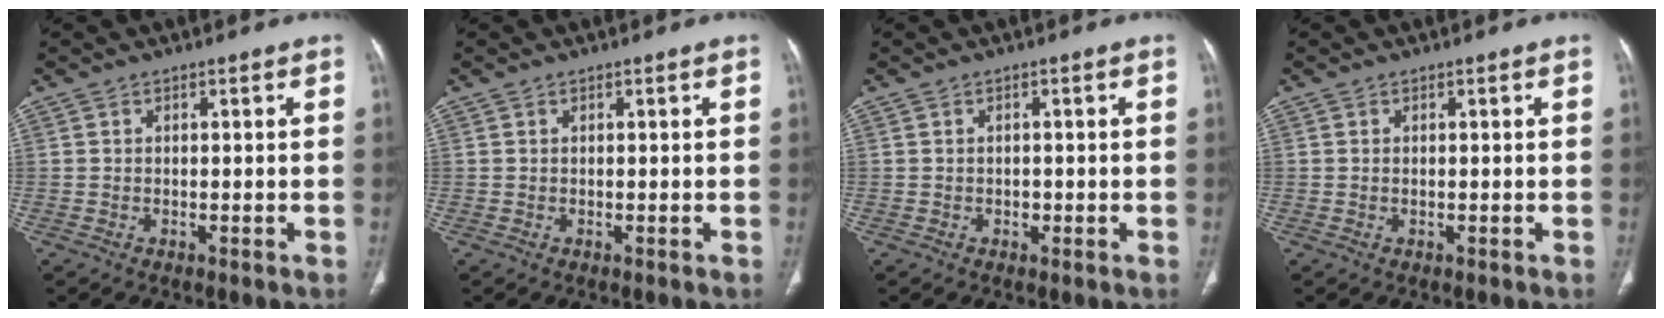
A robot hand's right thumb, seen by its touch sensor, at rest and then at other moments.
{"total": 0.0}
{"total": 1.0, "force": [-0.3, 0.8, 0.4], "torque": [0.001, 0.003, -0.004]}
{"total": 0.0}